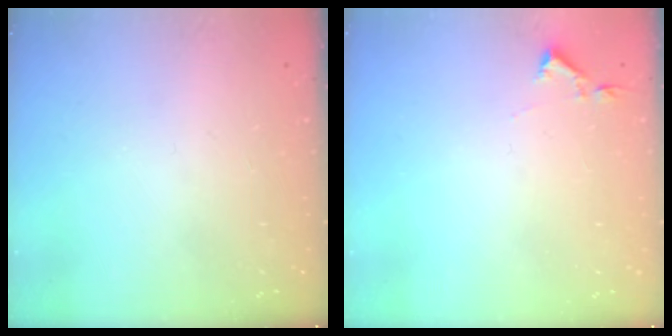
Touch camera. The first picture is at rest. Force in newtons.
{"total": 2.9, "press": 2.9, "slide": 0.5}